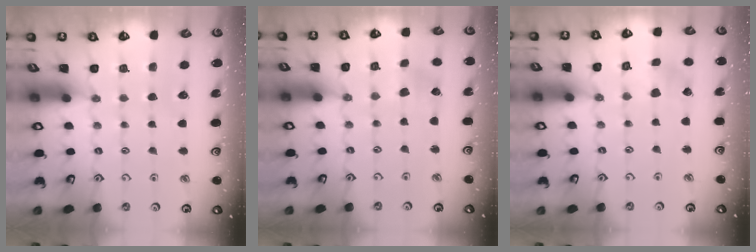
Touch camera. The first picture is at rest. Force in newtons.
{"total": 3.2, "press": 3.2, "slide": 0.5}
{"total": 2.2, "press": 2.2, "slide": 0.3}